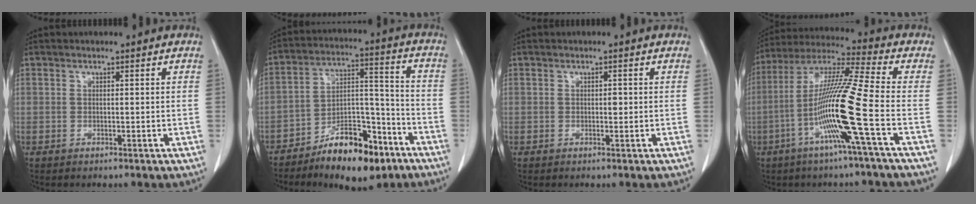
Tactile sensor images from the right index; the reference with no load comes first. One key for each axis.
{"total": 13.9, "fx": -9.2, "fy": 5.3, "fz": 9.1, "tx": -0.135, "ty": 0.022, "tz": -0.150}
{"total": 0.7, "fx": 0.0, "fy": 0.4, "fz": 0.6, "tx": -0.007, "ty": 0.001, "tz": 0.000}
{"total": 14.8, "fx": -4.7, "fy": -2.0, "fz": 13.9, "tx": -0.272, "ty": -0.007, "tz": -0.099}